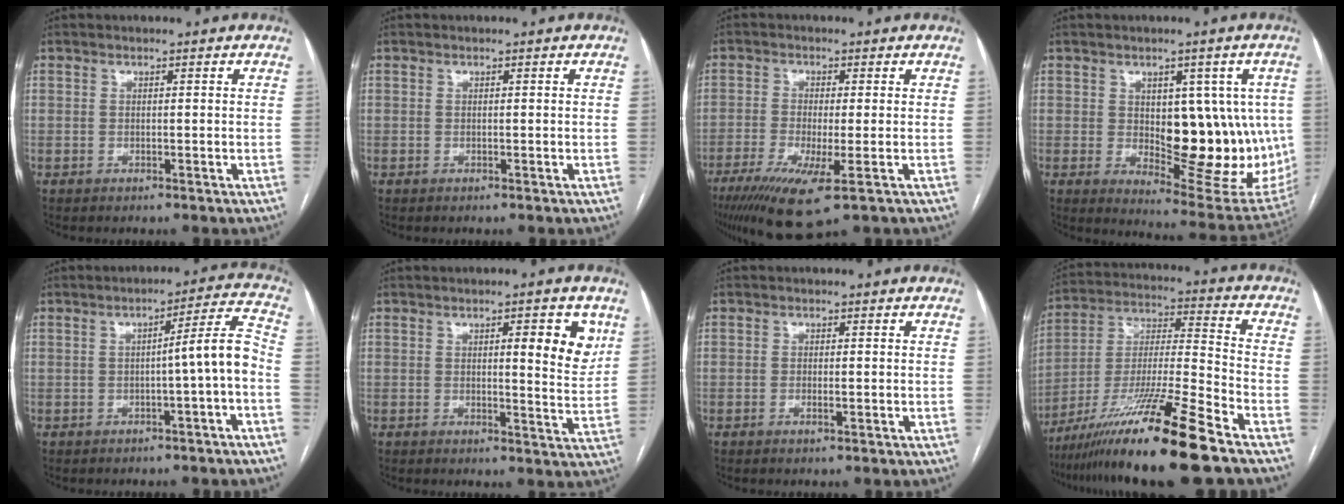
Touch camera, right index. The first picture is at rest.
{"total": 0.0}
{"total": 10.1, "force": [-5.1, 1.3, 8.6], "torque": [-0.150, -0.030, -0.084]}
{"total": 16.5, "force": [-0.4, 7.4, 14.8], "torque": [-0.171, 0.003, 0.018]}
{"total": 6.6, "force": [-1.7, -0.7, 6.4], "torque": [-0.084, 0.016, -0.023]}
{"total": 6.4, "force": [2.6, 1.3, 5.8], "torque": [-0.069, -0.008, 0.028]}
{"total": 1.3, "force": [-0.4, 0.3, 1.2], "torque": [-0.022, -0.002, -0.005]}
{"total": 19.5, "force": [-13.9, -1.1, 13.6], "torque": [-0.261, -0.034, -0.252]}